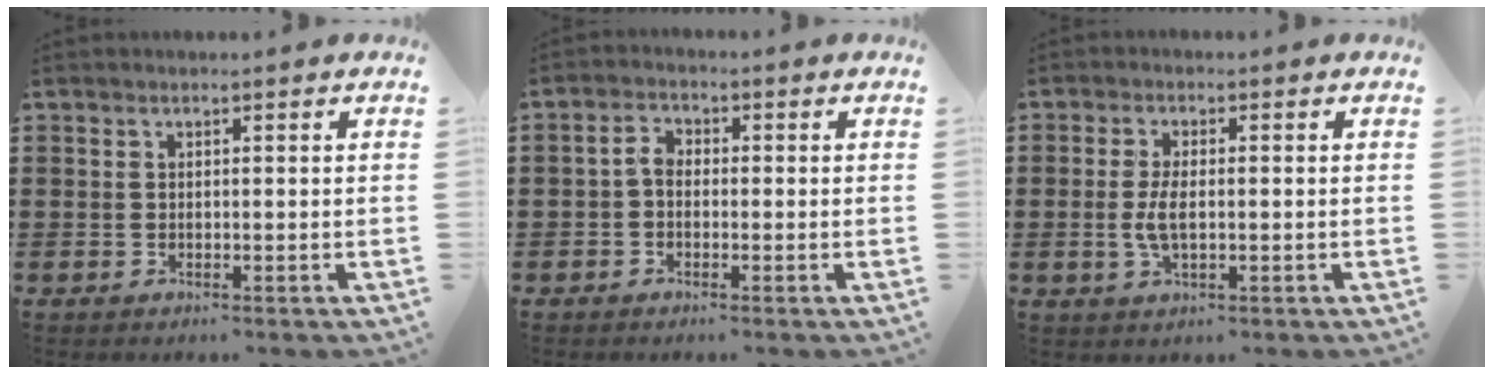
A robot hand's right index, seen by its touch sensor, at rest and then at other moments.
{"total": 2.4, "force": [-0.6, 1.6, 1.8], "torque": [-0.043, 0.004, -0.015]}
{"total": 4.2, "force": [-0.4, 1.7, 3.8], "torque": [-0.091, -0.004, -0.014]}